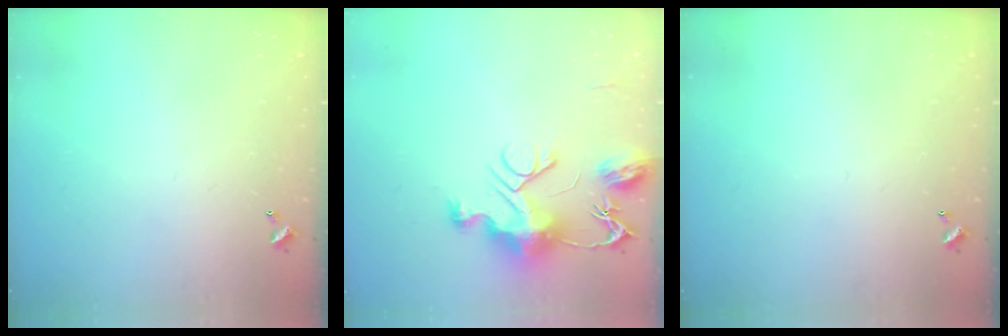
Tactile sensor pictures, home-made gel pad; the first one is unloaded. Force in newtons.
{"total": 11.5, "press": 11.5, "slide": 1.2}
{"total": 0.0}